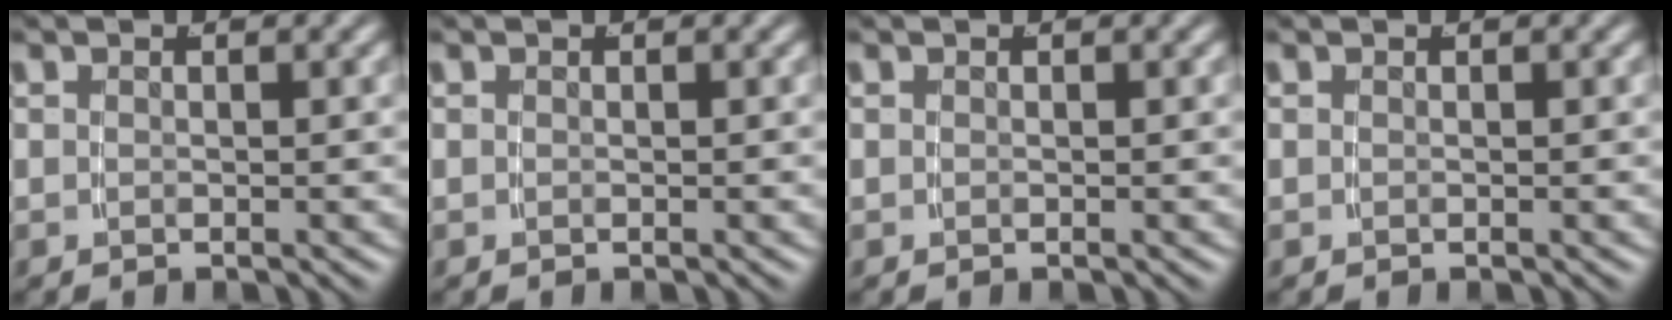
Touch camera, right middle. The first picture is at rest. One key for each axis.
{"total": 0.0}
{"total": 0.0}
{"total": 0.0}